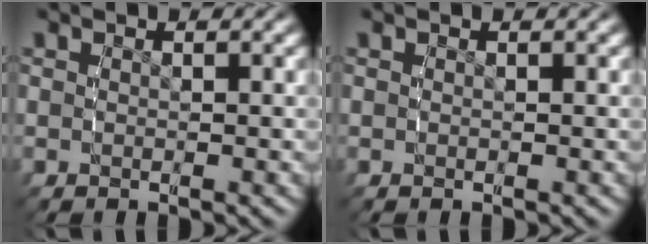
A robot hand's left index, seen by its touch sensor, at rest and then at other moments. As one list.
[{"total": 0.0}]